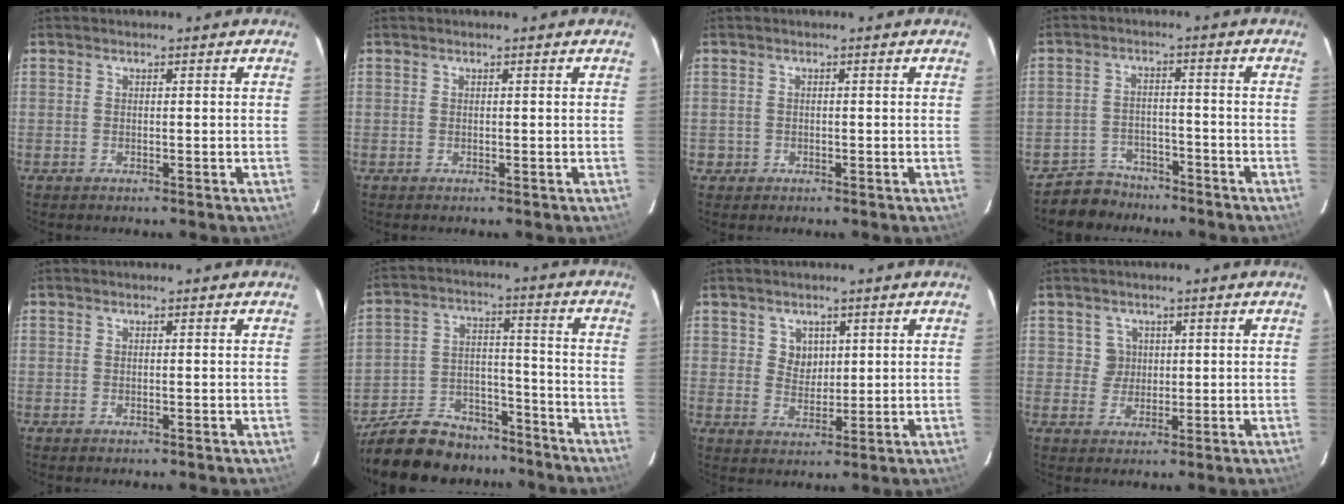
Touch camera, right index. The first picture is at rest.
{"total": 0.0}
{"total": 1.5, "force": [-0.5, 1.5, 0.0], "torque": [-0.001, 0.004, -0.004]}
{"total": 6.3, "force": [-5.3, 3.5, 0.2], "torque": [-0.024, 0.018, -0.084]}
{"total": 0.0}
{"total": 20.0, "force": [-16.6, 8.6, 7.0], "torque": [-0.166, 0.028, -0.249]}
{"total": 3.9, "force": [1.6, 3.5, 0.9], "torque": [-0.011, 0.007, 0.032]}
{"total": 3.2, "force": [0.9, 3.1, -0.1], "torque": [0.011, 0.012, 0.013]}